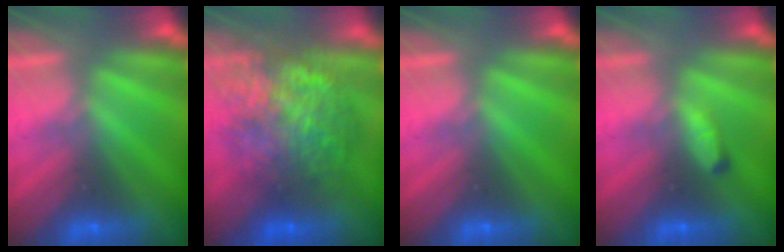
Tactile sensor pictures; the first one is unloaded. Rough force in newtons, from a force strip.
{"total": 5.9}
{"total": 0.0}
{"total": 2.5}